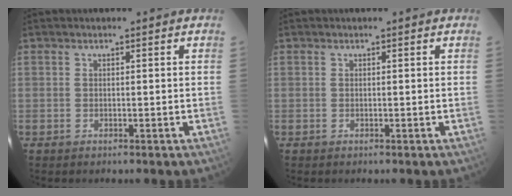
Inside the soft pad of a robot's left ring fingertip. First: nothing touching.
{"total": 0.0}